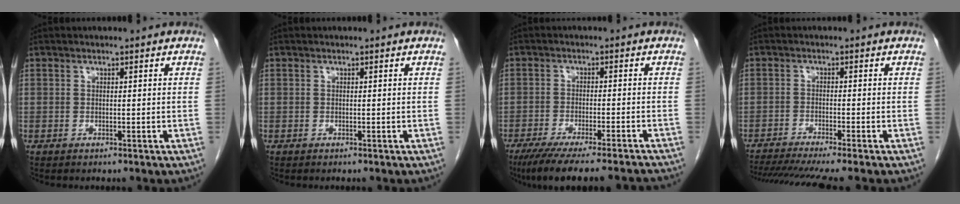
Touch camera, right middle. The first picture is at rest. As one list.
[{"total": 0.0}, {"total": 16.0, "force": [-14.2, 0.4, 7.4], "torque": [-0.094, -0.033, -0.202]}, {"total": 11.4, "force": [-9.9, -0.9, 5.7], "torque": [-0.070, -0.021, -0.152]}]